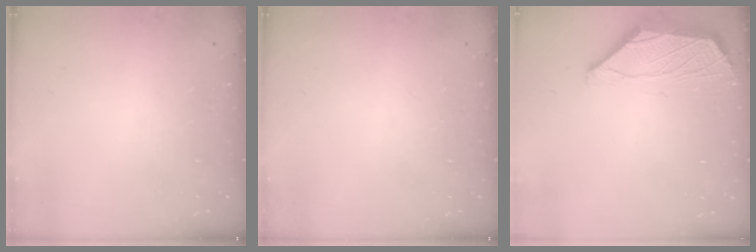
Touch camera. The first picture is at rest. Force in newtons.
{"total": 0.0}
{"total": 1.7, "press": 1.5, "slide": 0.7}